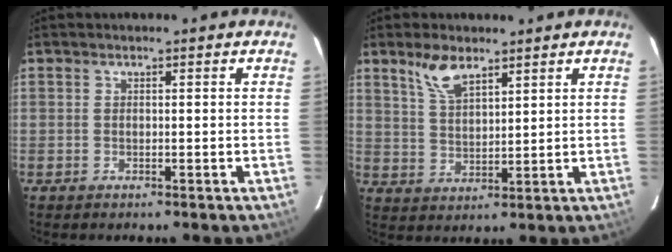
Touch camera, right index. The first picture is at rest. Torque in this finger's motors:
{"motor_torque": [0.63, 0.52, 0.13, 0.07]}